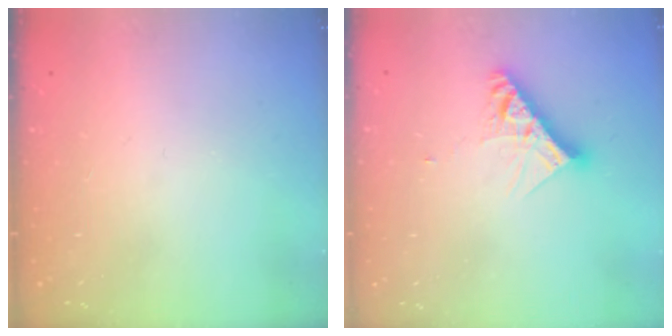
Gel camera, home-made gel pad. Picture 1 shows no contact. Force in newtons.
{"total": 10.2, "press": 10.2, "slide": 0.7}